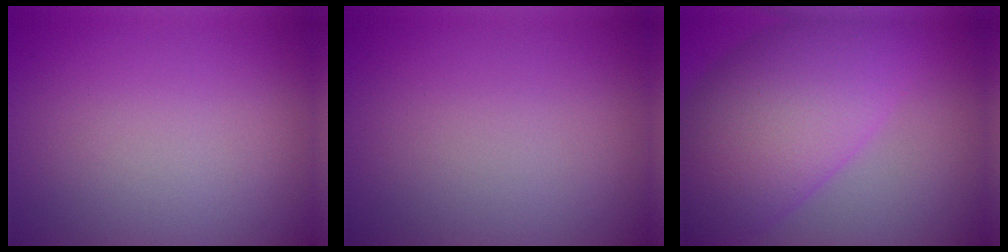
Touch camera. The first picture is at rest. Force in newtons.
{"total": 0.0}
{"total": 10.5, "press": 10.5, "slide": 0.4}